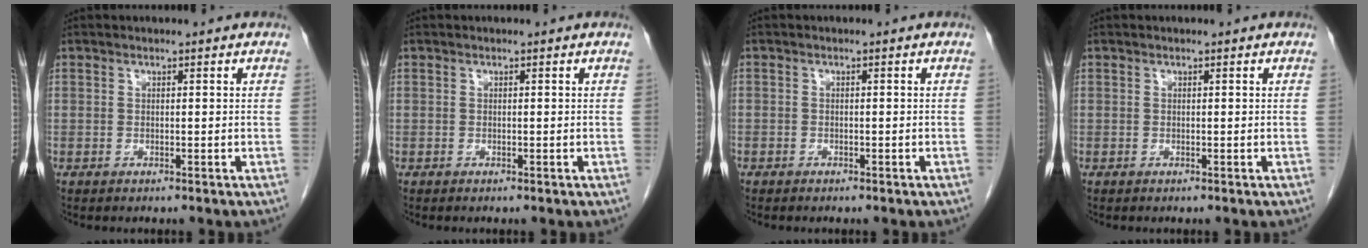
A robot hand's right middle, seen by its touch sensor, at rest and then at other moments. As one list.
[{"total": 0.0}, {"total": 0.8, "force": [-0.6, 0.5, 0.1], "torque": [-0.011, 0.001, -0.012]}, {"total": 0.0}]